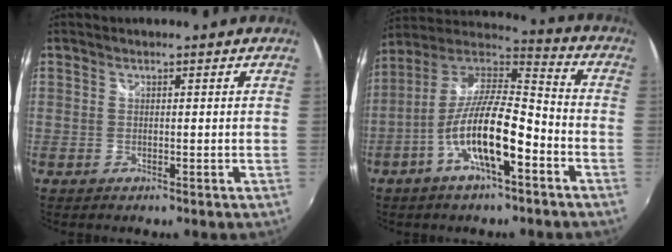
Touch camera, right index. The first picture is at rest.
{"total": 15.2, "force": [-6.3, 4.1, 13.2], "torque": [-0.254, -0.006, -0.120]}